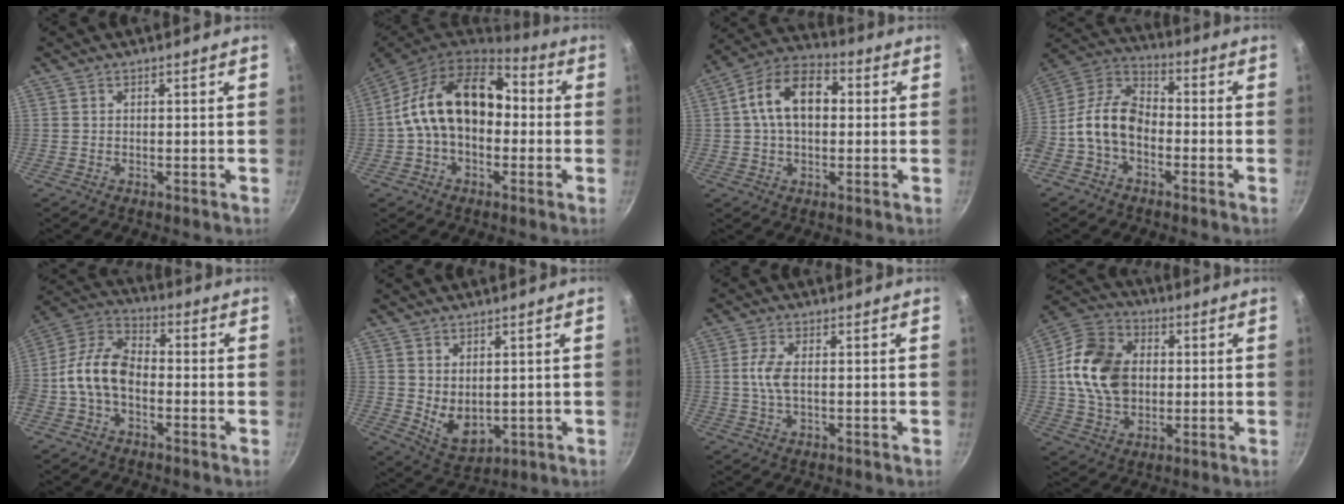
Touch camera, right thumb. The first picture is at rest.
{"total": 17.4, "force": [0.3, 11.9, 12.8], "torque": [-0.179, 0.043, -0.013]}
{"total": 13.4, "force": [1.8, 8.5, 10.2], "torque": [-0.147, 0.030, 0.013]}
{"total": 12.1, "force": [-2.8, 7.9, 8.7], "torque": [-0.150, 0.054, -0.074]}
{"total": 11.2, "force": [-2.4, 6.9, 8.4], "torque": [-0.154, 0.048, -0.065]}
{"total": 6.6, "force": [1.3, 4.4, 4.8], "torque": [-0.066, -0.025, 0.043]}
{"total": 4.3, "force": [0.1, 1.7, 4.0], "torque": [-0.096, 0.004, -0.001]}
{"total": 16.3, "force": [1.3, 12.0, 10.9], "torque": [-0.176, 0.013, 0.013]}